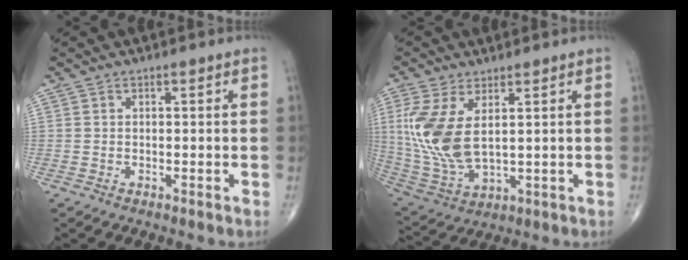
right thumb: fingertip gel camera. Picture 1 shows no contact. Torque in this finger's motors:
{"motor_torque": [-0.75, 1.36, 1.27, 0.34, 0.19]}